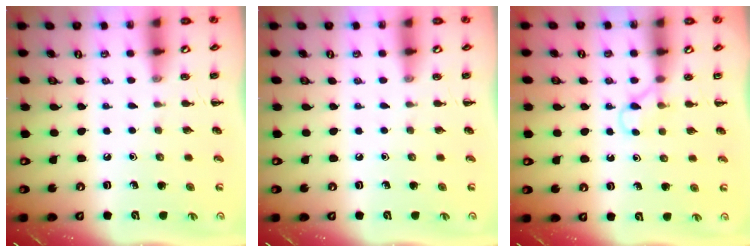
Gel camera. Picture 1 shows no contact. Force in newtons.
{"total": 0.0}
{"total": 2.9, "press": 2.8, "slide": 1.0}